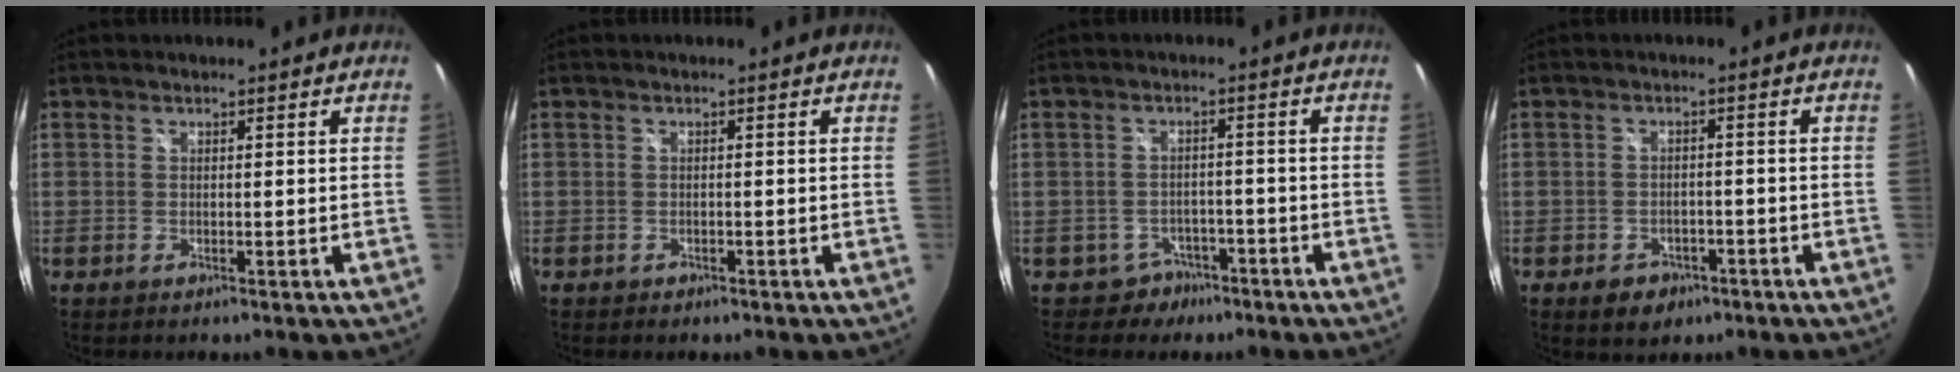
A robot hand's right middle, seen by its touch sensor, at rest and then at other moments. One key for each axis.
{"total": 1.0, "fx": -0.7, "fy": 0.6, "fz": 0.3, "tx": -0.007, "ty": 0.001, "tz": -0.008}
{"total": 4.4, "fx": -3.0, "fy": 3.3, "fz": 0.0, "tx": -0.006, "ty": 0.021, "tz": -0.040}
{"total": 5.2, "fx": -3.1, "fy": 3.6, "fz": 2.0, "tx": -0.049, "ty": 0.004, "tz": -0.034}